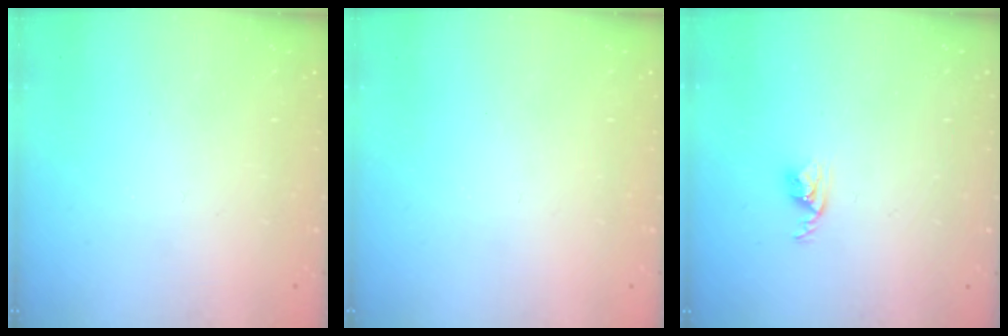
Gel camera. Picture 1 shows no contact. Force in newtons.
{"total": 0.0}
{"total": 2.9, "press": 2.9, "slide": 0.4}